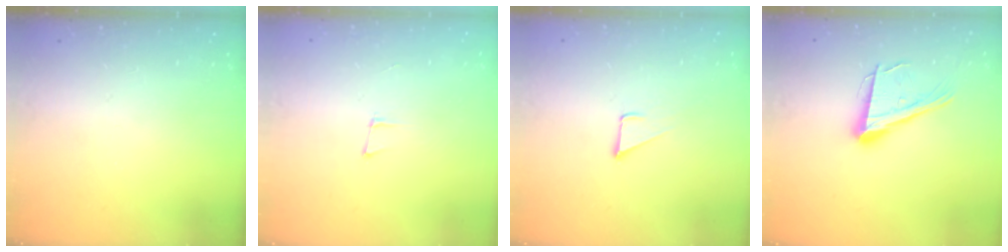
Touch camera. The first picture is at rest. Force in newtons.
{"total": 5.8, "press": 5.1, "slide": 2.8}
{"total": 3.2, "press": 3.2, "slide": 0.1}
{"total": 17.0, "press": 16.5, "slide": 3.9}